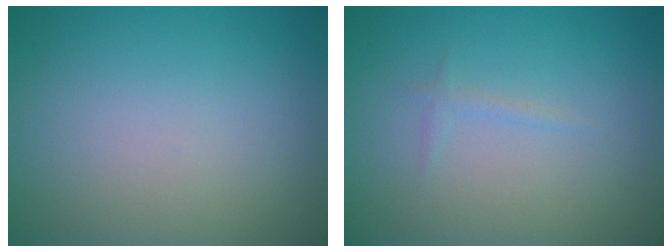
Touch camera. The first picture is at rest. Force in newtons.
{"total": 0.7, "press": 0.7, "slide": 0.1}